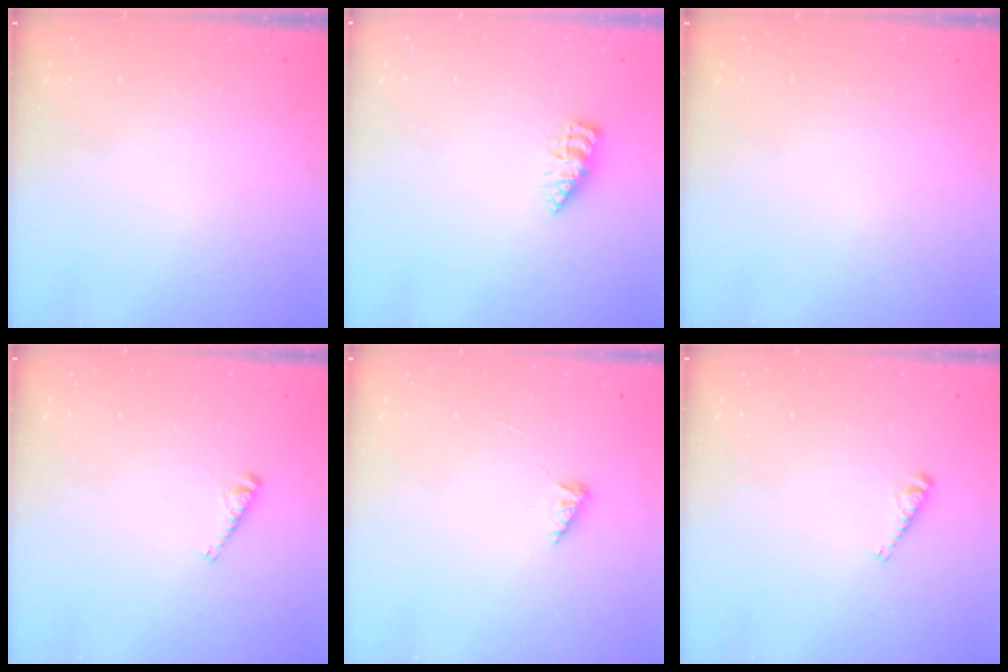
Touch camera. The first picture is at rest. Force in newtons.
{"total": 2.9, "press": 2.8, "slide": 0.4}
{"total": 0.0}
{"total": 3.9, "press": 3.8, "slide": 0.4}
{"total": 2.2, "press": 2.2, "slide": 0.3}
{"total": 3.9, "press": 3.8, "slide": 0.4}